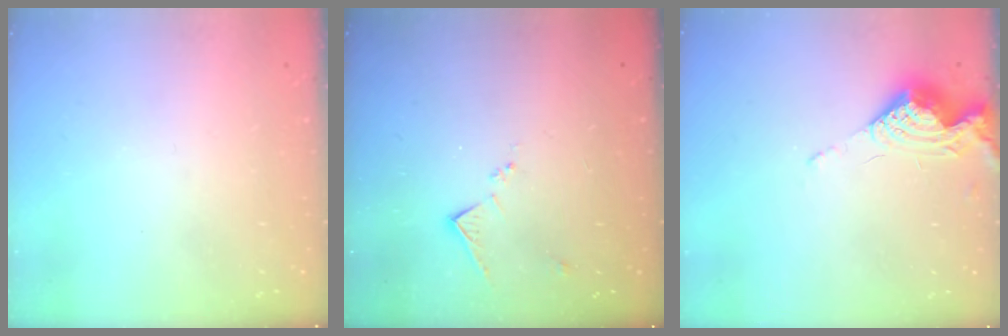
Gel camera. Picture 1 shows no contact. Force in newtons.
{"total": 7.6, "press": 7.6, "slide": 0.1}
{"total": 9.4, "press": 9.4, "slide": 0.4}